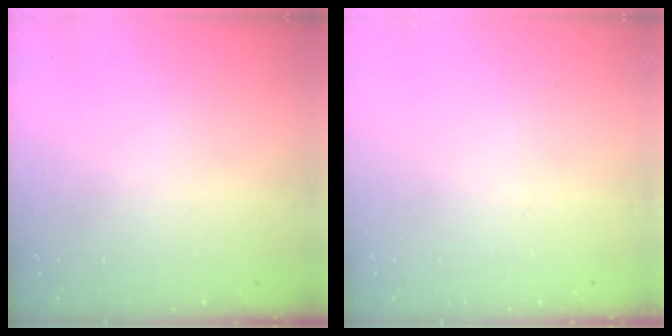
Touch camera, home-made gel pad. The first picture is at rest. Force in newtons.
{"total": 0.0}